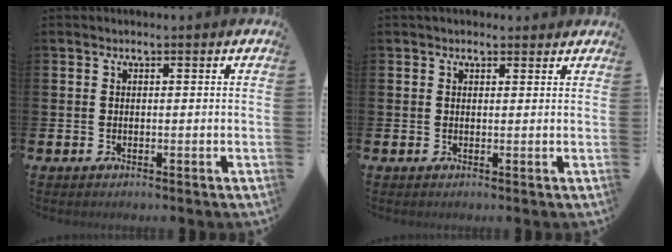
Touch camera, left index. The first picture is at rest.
{"total": 1.3, "force": [1.0, 0.6, 0.4], "torque": [0.000, 0.005, 0.016]}